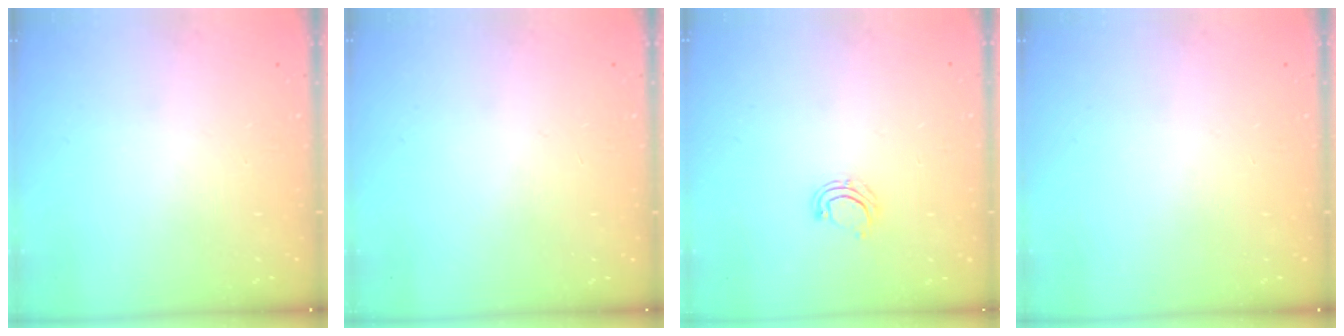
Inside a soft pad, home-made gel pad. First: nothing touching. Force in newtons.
{"total": 0.0}
{"total": 5.0, "press": 4.9, "slide": 1.0}
{"total": 0.0}